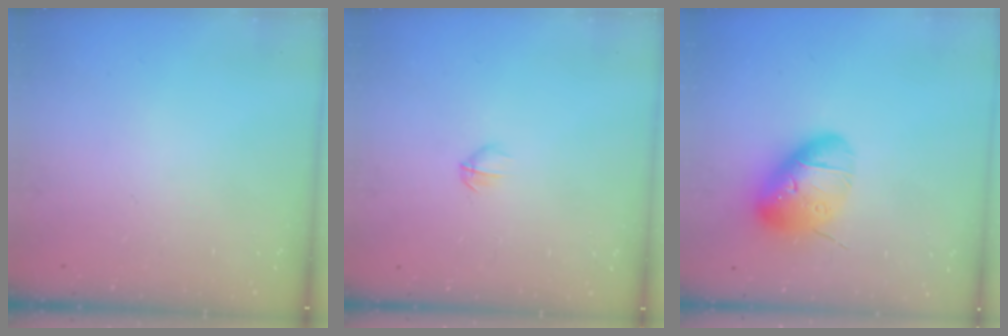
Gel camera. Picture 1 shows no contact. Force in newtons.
{"total": 2.8, "press": 2.7, "slide": 0.9}
{"total": 14.9, "press": 14.8, "slide": 1.9}